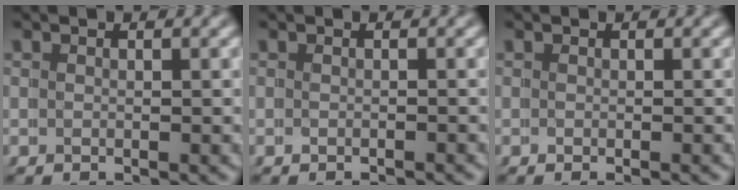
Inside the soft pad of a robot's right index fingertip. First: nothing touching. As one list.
[{"total": 0.9, "force": [-0.8, 0.1, 0.0], "torque": [0.007, 0.003, -0.013]}, {"total": 0.8, "force": [-0.5, 0.0, 0.6], "torque": [0.003, 0.004, -0.008]}]